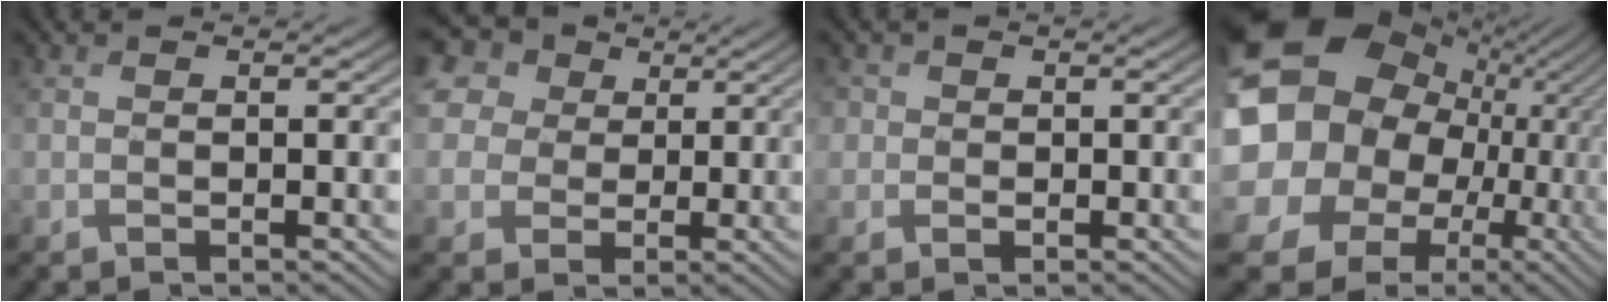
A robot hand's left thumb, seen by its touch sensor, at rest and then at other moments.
{"total": 14.7, "force": [6.4, 11.6, 6.3], "torque": [-0.214, 0.033, 0.116]}
{"total": 2.3, "force": [0.6, 2.2, 0.5], "torque": [-0.023, 0.002, 0.007]}
{"total": 21.7, "force": [1.8, 18.6, 11.0], "torque": [-0.277, -0.012, 0.030]}